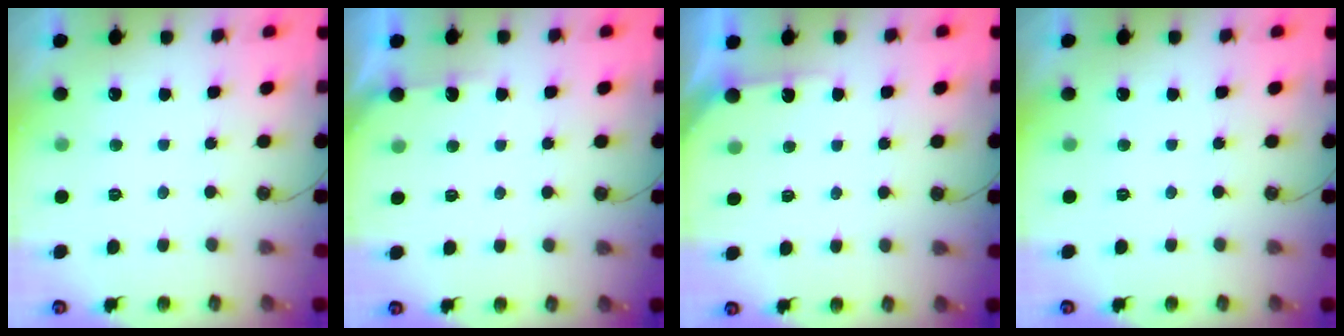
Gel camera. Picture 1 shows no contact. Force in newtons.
{"total": 2.6, "press": 2.6, "slide": 0.4}
{"total": 4.3, "press": 4.3, "slide": 0.5}
{"total": 0.0}